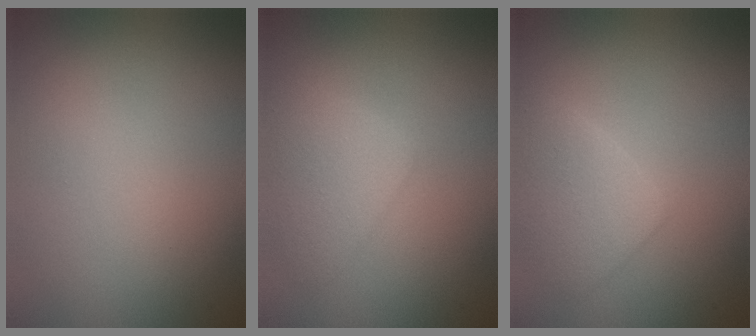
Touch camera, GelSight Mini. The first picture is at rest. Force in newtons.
{"total": 2.5, "press": 2.5, "slide": 0.2}
{"total": 2.7, "press": 2.7, "slide": 0.2}